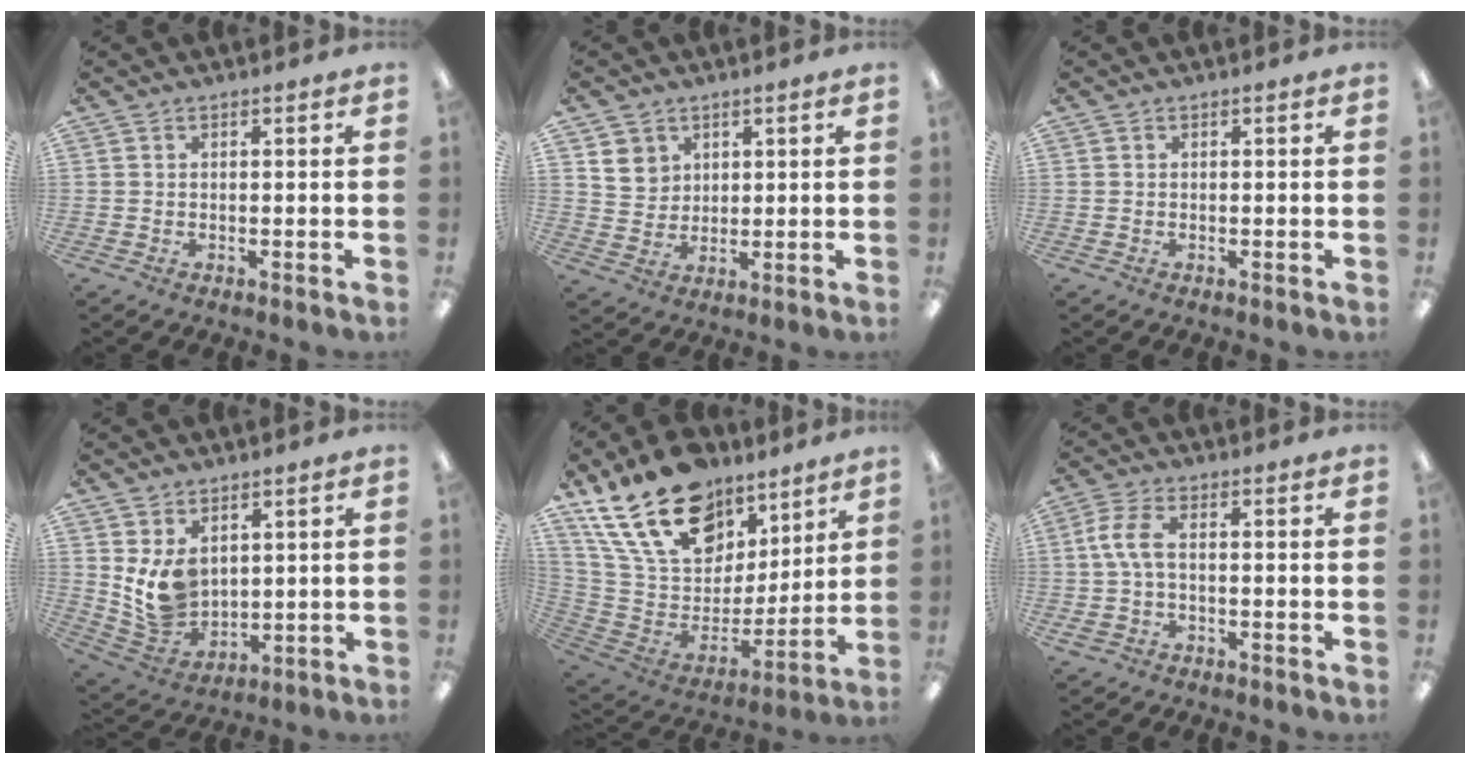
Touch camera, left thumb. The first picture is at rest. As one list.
[{"total": 6.1, "force": [3.3, 5.1, 0.7], "torque": [-0.006, -0.013, 0.059]}, {"total": 0.0}, {"total": 9.2, "force": [3.5, 6.7, 5.4], "torque": [-0.117, -0.015, 0.072]}, {"total": 24.1, "force": [15.1, 14.5, 11.9], "torque": [-0.214, -0.079, 0.286]}, {"total": 7.2, "force": [0.0, 3.8, 6.1], "torque": [-0.143, 0.002, -0.006]}]